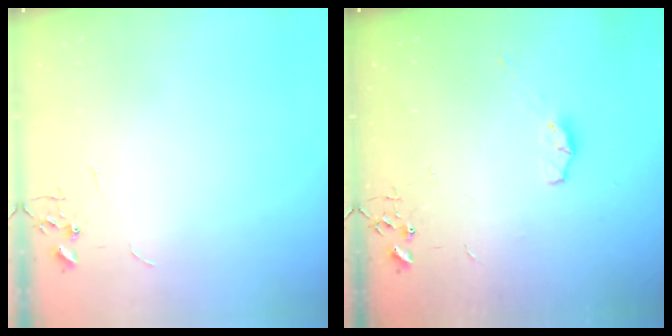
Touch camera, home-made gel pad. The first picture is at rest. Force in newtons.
{"total": 5.0, "press": 4.9, "slide": 0.7}